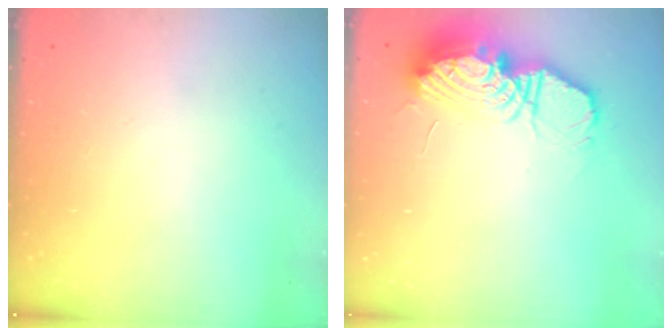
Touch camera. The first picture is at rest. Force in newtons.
{"total": 17.5, "press": 17.4, "slide": 1.7}